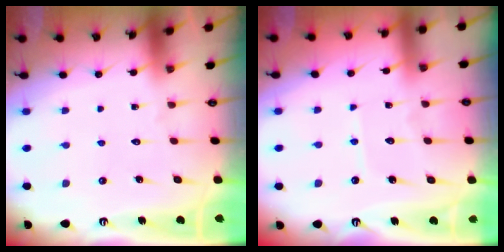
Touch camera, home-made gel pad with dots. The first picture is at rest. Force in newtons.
{"total": 4.8, "press": 4.8, "slide": 0.4}